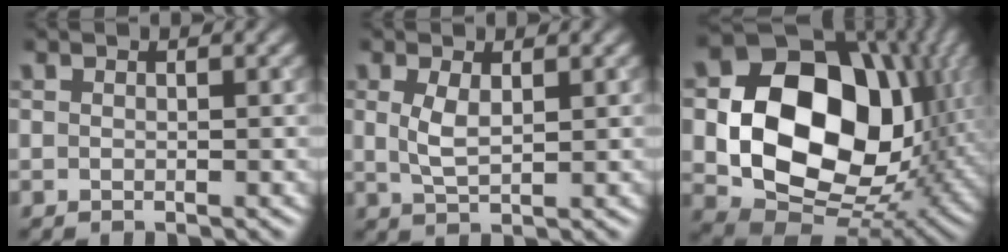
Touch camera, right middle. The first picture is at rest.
{"total": 2.4, "force": [0.6, 1.0, 2.1], "torque": [-0.050, 0.000, 0.016]}
{"total": 18.0, "force": [1.6, 13.9, 11.3], "torque": [-0.198, -0.019, 0.051]}